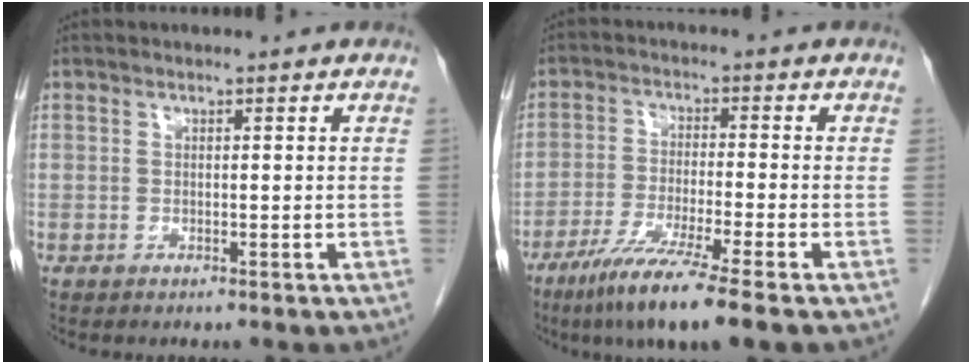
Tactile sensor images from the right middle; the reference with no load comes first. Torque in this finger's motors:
{"motor_torque": [1.31, -0.83, 0.15, 0.11]}